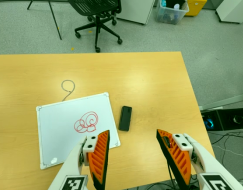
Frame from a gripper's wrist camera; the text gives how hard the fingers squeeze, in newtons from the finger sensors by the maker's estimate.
{"total": 0.0}